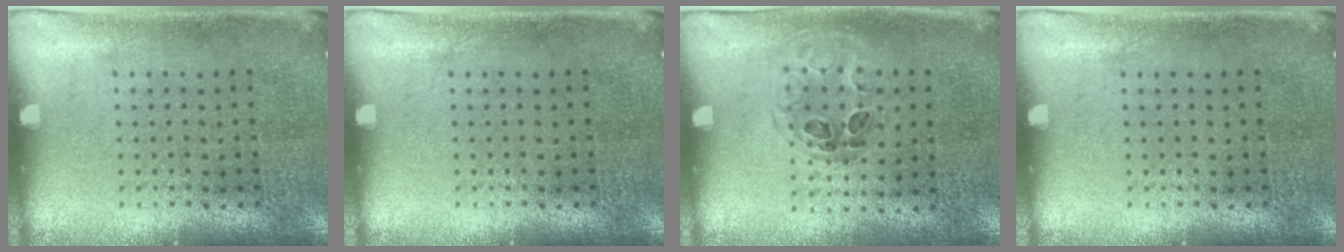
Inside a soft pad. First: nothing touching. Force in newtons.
{"total": 0.0}
{"total": 1.0, "press": 0.7, "slide": 0.6}
{"total": 0.0}